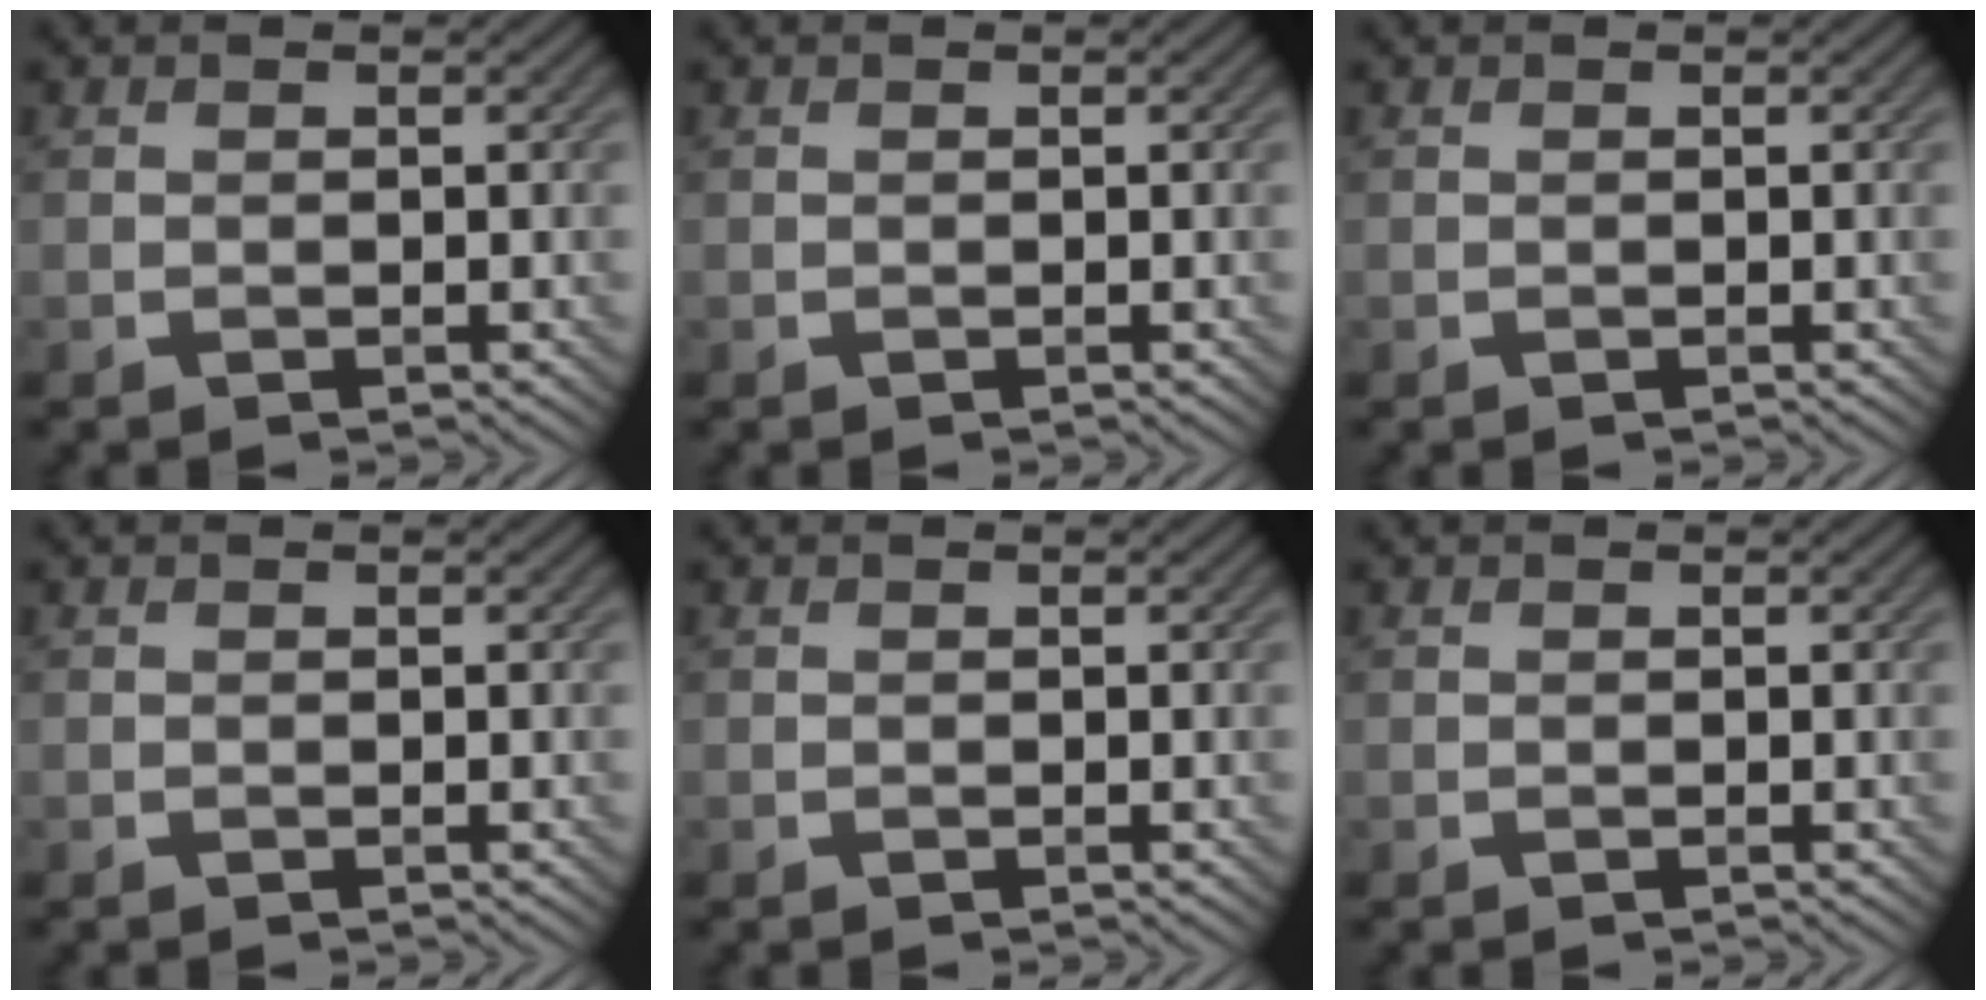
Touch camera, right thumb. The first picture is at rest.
{"total": 0.0}
{"total": 0.0}
{"total": 0.0}
{"total": 0.0}
{"total": 0.0}